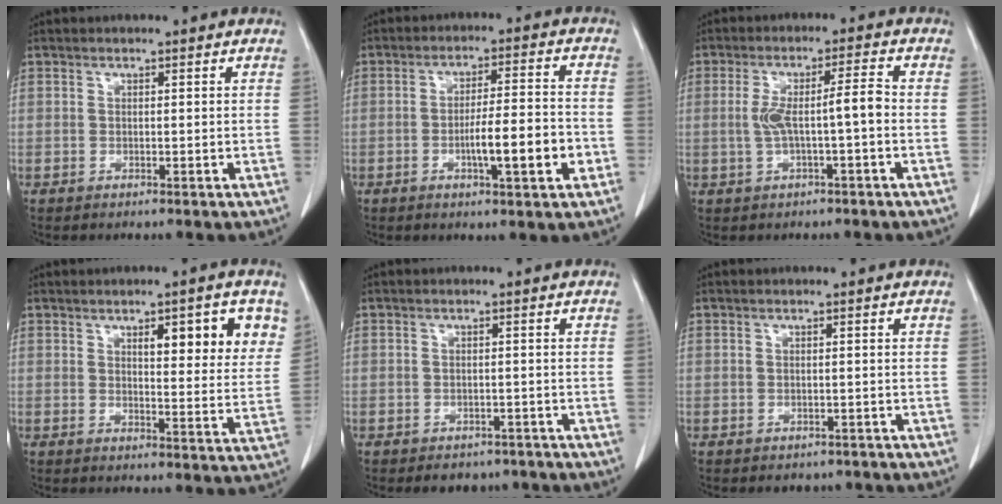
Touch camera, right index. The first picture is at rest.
{"total": 8.7, "force": [-2.8, 0.8, 8.2], "torque": [-0.131, 0.006, -0.043]}
{"total": 6.0, "force": [-0.8, 0.4, 5.9], "torque": [-0.112, 0.019, -0.010]}
{"total": 9.9, "force": [4.6, 2.6, 8.4], "torque": [-0.099, -0.002, 0.060]}
{"total": 4.5, "force": [-3.6, 2.5, 0.4], "torque": [0.007, 0.010, -0.046]}
{"total": 2.9, "force": [-2.3, 1.7, 0.1], "torque": [0.001, 0.006, -0.030]}